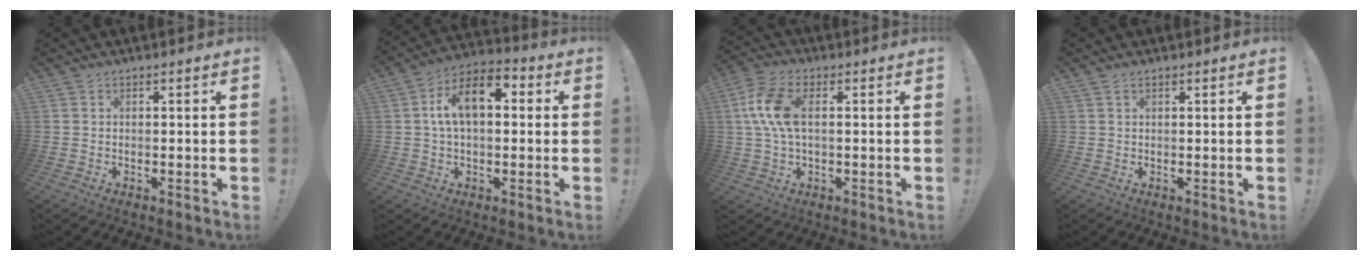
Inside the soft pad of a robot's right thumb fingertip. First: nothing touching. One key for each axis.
{"total": 12.5, "fx": 2.7, "fy": 6.7, "fz": 10.2, "tx": -0.170, "ty": 0.007, "tz": 0.046}
{"total": 11.0, "fx": 1.9, "fy": 5.6, "fz": 9.3, "tx": -0.190, "ty": 0.003, "tz": 0.036}
{"total": 0.9, "fx": 0.6, "fy": 0.4, "fz": 0.6, "tx": -0.021, "ty": 0.004, "tz": 0.013}